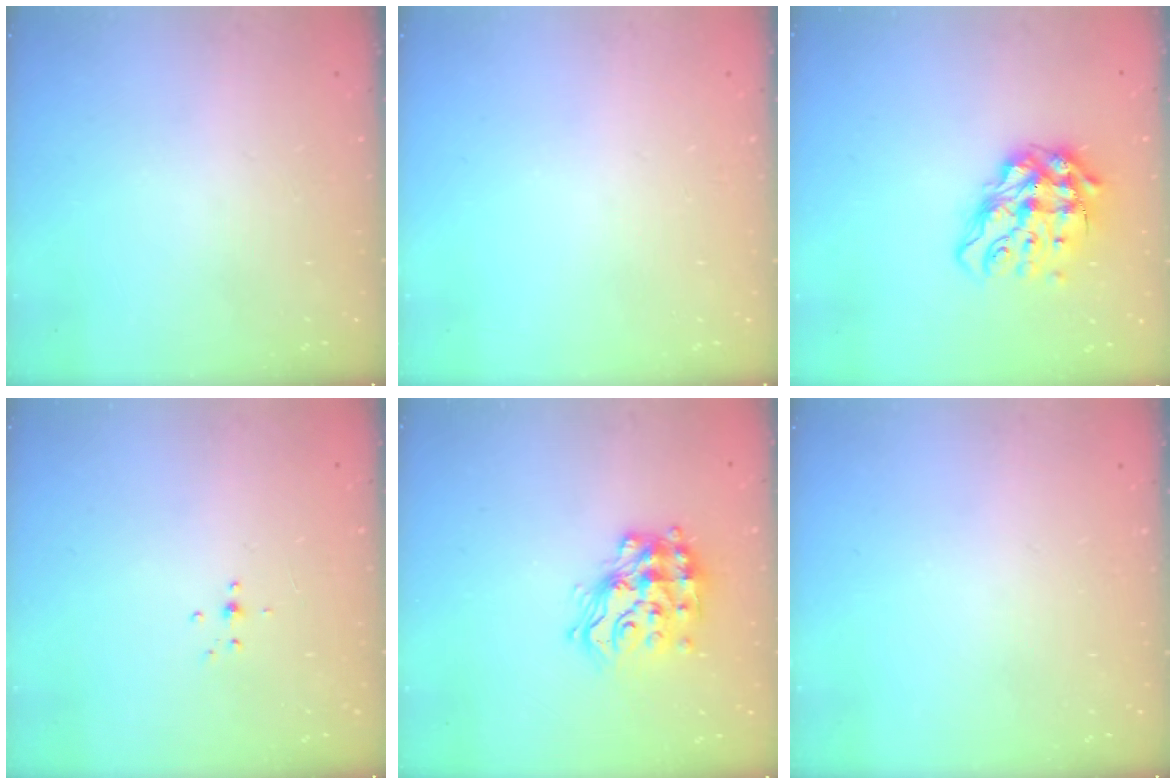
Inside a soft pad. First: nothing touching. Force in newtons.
{"total": 0.0}
{"total": 13.8, "press": 13.7, "slide": 1.7}
{"total": 3.6, "press": 3.5, "slide": 0.6}
{"total": 15.7, "press": 15.6, "slide": 0.7}
{"total": 0.0}